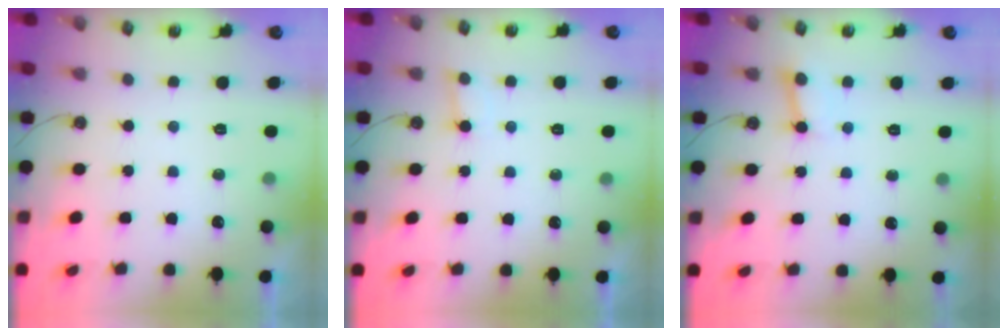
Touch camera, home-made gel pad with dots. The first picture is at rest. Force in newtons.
{"total": 4.1, "press": 4.1, "slide": 0.3}
{"total": 5.8, "press": 5.8, "slide": 0.5}